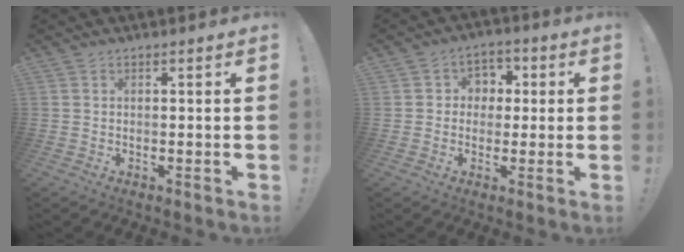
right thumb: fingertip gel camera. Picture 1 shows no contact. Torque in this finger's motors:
{"motor_torque": [-0.48, 0.04, -0.27, 0.29, 0.11]}